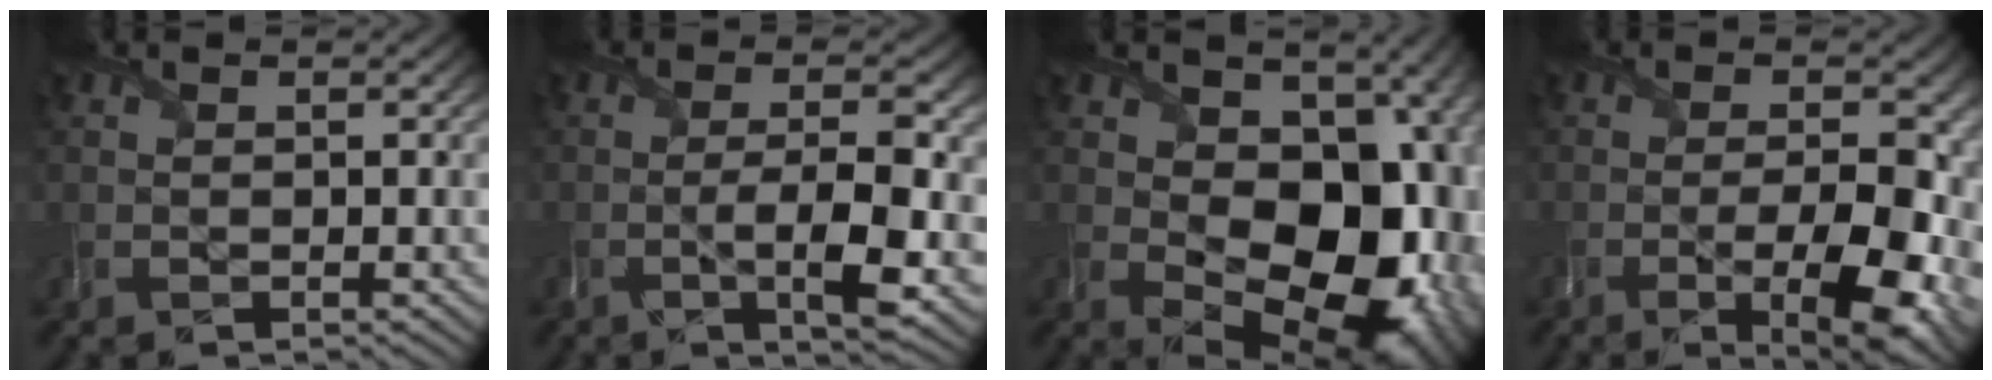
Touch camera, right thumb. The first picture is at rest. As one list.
[{"total": 7.4, "force": [-1.8, 1.8, 6.9], "torque": [-0.116, -0.002, -0.028]}, {"total": 16.9, "force": [0.3, 11.7, 12.2], "torque": [-0.145, -0.036, 0.031]}, {"total": 10.9, "force": [-3.8, 4.0, 9.4], "torque": [-0.126, -0.009, -0.056]}]